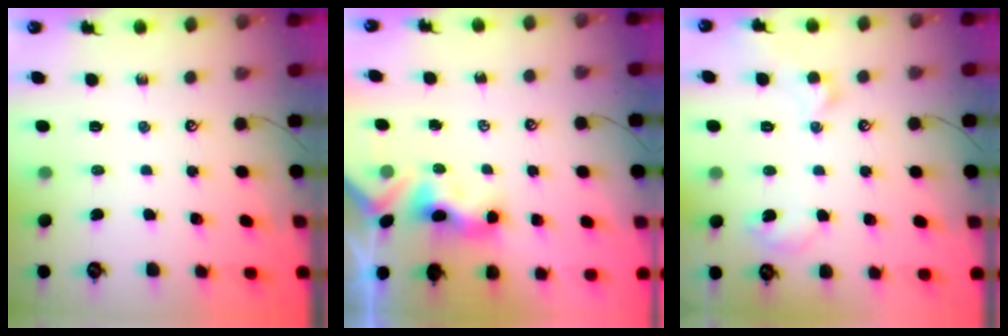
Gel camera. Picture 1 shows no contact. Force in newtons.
{"total": 3.8, "press": 3.8, "slide": 0.2}
{"total": 2.1, "press": 2.1, "slide": 0.1}